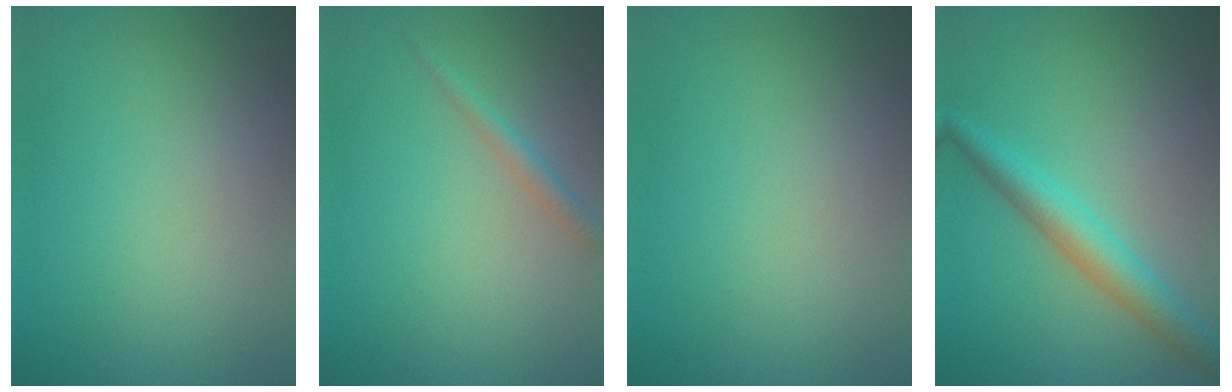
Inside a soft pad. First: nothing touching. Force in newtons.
{"total": 1.4, "press": 1.4, "slide": 0.1}
{"total": 0.0}
{"total": 3.6, "press": 3.6, "slide": 0.1}